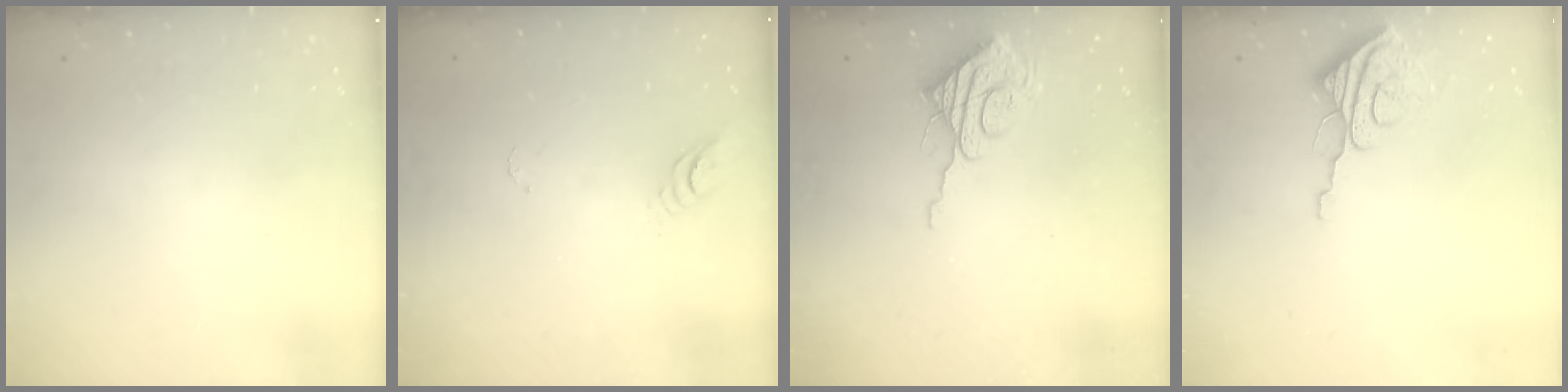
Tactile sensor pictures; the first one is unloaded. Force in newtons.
{"total": 3.8, "press": 3.7, "slide": 0.3}
{"total": 9.7, "press": 9.6, "slide": 0.8}
{"total": 9.0, "press": 8.9, "slide": 0.9}